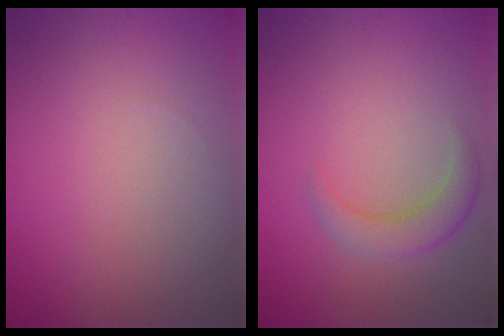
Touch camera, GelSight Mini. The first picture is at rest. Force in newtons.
{"total": 2.8, "press": 2.8, "slide": 0.1}